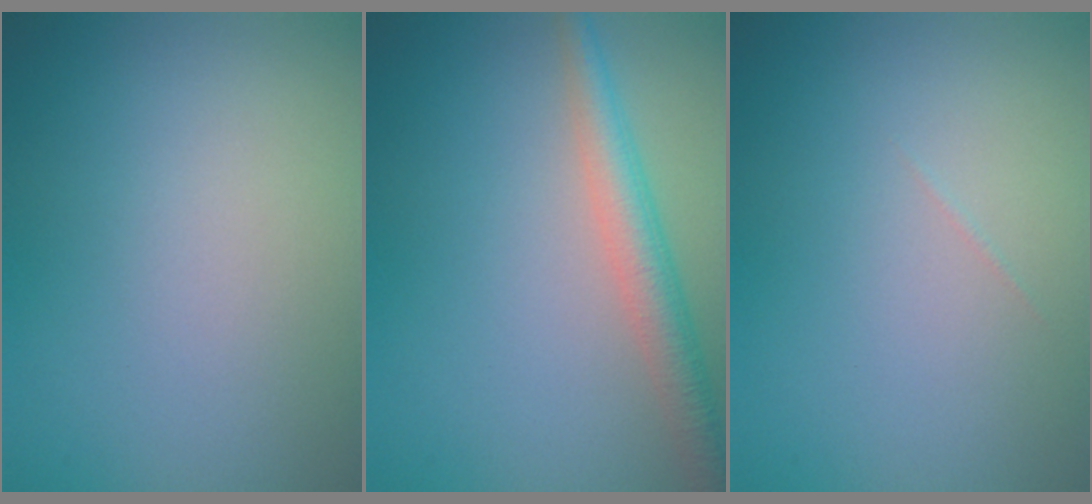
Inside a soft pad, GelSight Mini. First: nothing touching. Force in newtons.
{"total": 3.6, "press": 3.6, "slide": 0.1}
{"total": 0.0}